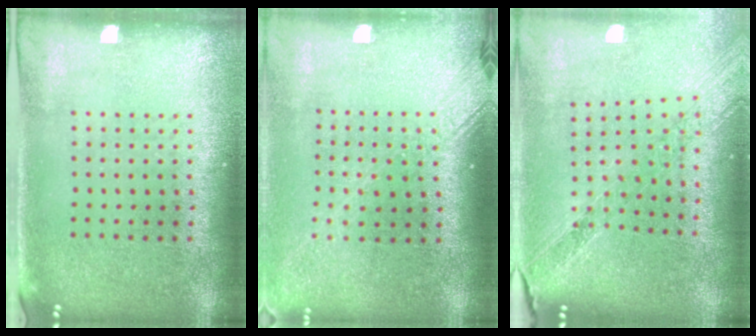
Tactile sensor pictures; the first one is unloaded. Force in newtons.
{"total": 2.0, "press": 1.5, "slide": 1.3}
{"total": 1.1, "press": 1.1, "slide": 0.2}